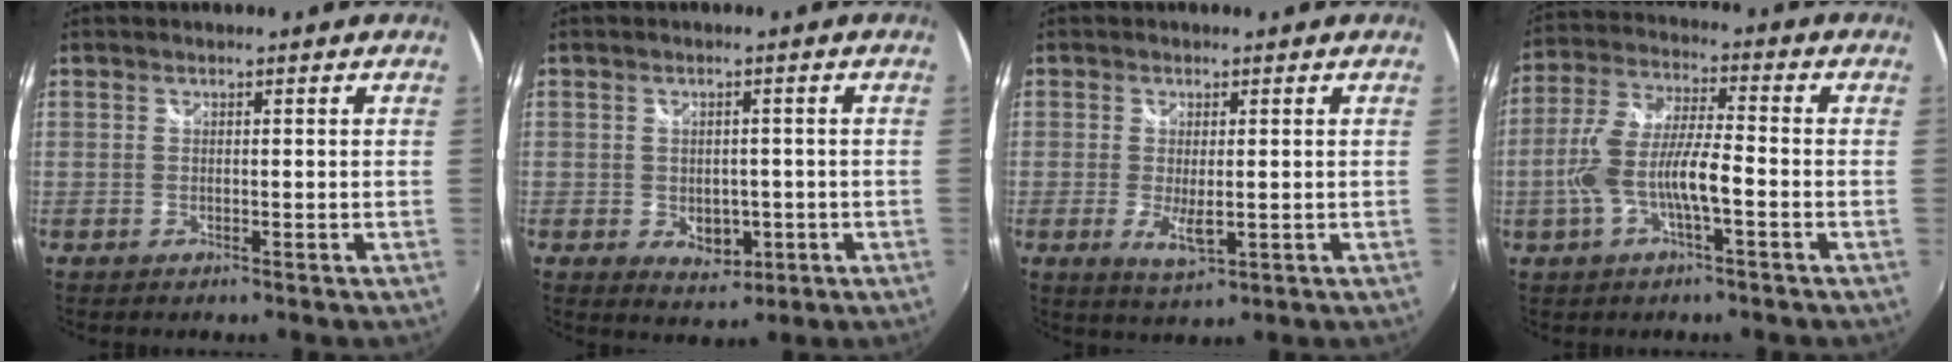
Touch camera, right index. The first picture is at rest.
{"total": 4.7, "force": [-1.3, 3.8, 2.5], "torque": [-0.044, -0.001, -0.008]}
{"total": 4.5, "force": [-0.7, 1.5, 4.2], "torque": [-0.079, -0.014, -0.009]}
{"total": 10.7, "force": [-3.1, 2.6, 9.9], "torque": [-0.209, 0.002, -0.056]}